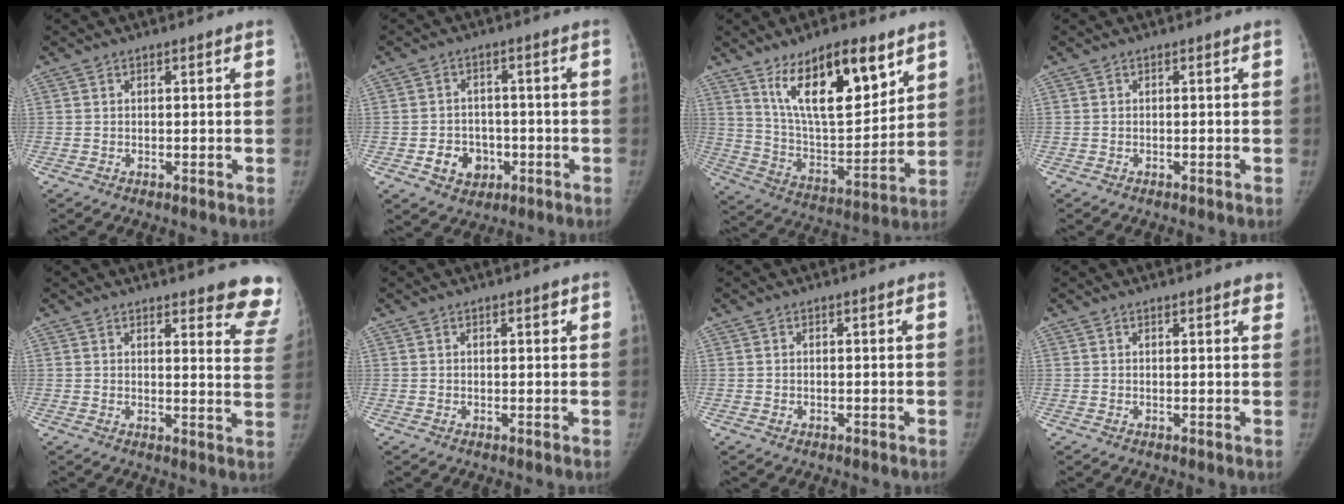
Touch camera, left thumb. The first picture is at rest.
{"total": 6.5, "force": [-2.1, 5.5, 2.9], "torque": [-0.019, 0.015, -0.026]}
{"total": 19.6, "force": [11.2, 7.4, 14.3], "torque": [-0.194, -0.058, 0.206]}
{"total": 0.0}
{"total": 12.0, "force": [10.8, 2.4, 4.6], "torque": [-0.012, -0.079, 0.099]}
{"total": 1.3, "force": [0.8, 0.4, 0.9], "torque": [-0.009, -0.001, 0.010]}
{"total": 0.0}
{"total": 2.9, "force": [2.3, 0.8, 1.6], "torque": [-0.003, -0.002, 0.026]}